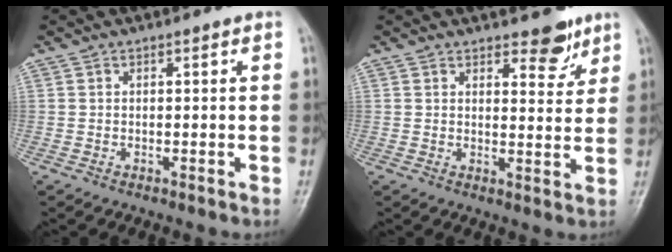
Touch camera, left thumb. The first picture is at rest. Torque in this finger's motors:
{"motor_torque": [0.08, -0.01, -0.17, -0.34, 0.06]}